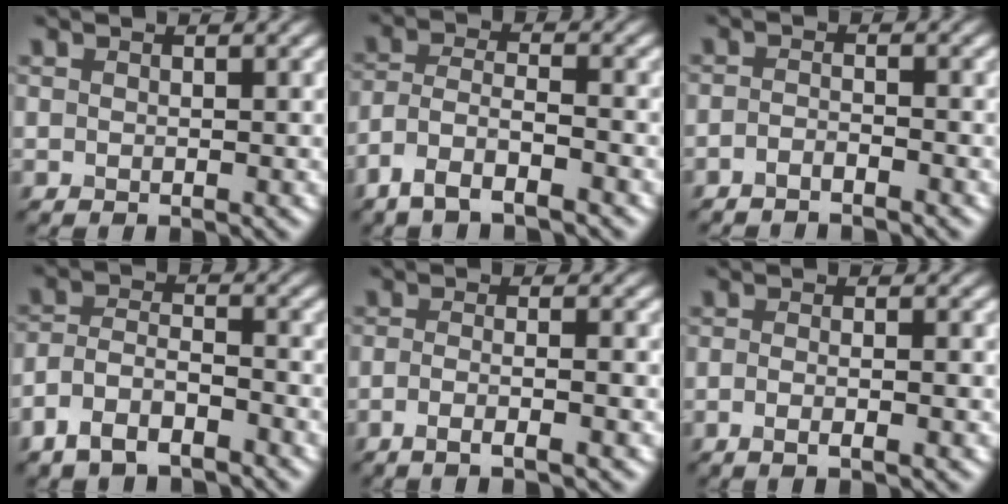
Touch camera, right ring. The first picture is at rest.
{"total": 4.5, "force": [-3.3, 1.2, 2.8], "torque": [-0.057, -0.001, -0.069]}
{"total": 1.5, "force": [-1.3, 0.2, 0.7], "torque": [-0.014, -0.005, -0.028]}
{"total": 4.8, "force": [-3.4, 2.1, 2.6], "torque": [-0.048, 0.002, -0.073]}
{"total": 3.8, "force": [-1.6, 1.0, 3.2], "torque": [-0.048, -0.006, -0.030]}
{"total": 3.2, "force": [-0.8, 1.3, 2.9], "torque": [-0.019, -0.002, -0.024]}